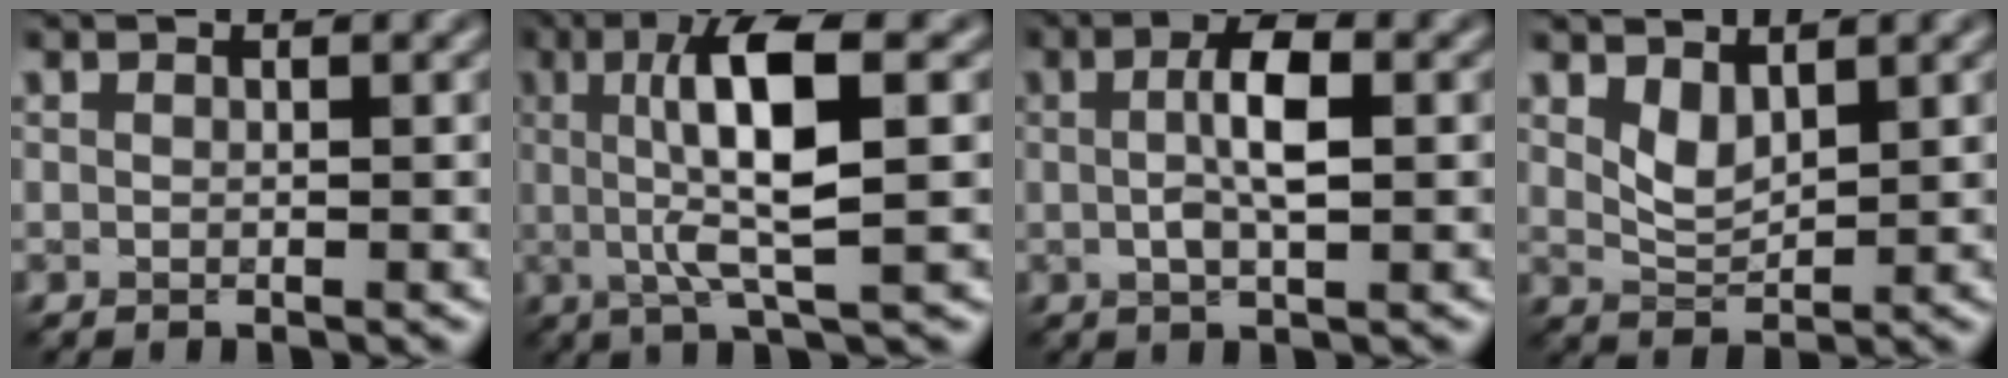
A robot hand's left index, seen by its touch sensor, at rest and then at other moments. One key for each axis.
{"total": 8.1, "fx": 1.0, "fy": 1.8, "fz": 7.8, "tx": -0.132, "ty": 0.002, "tz": 0.018}
{"total": 3.9, "fx": 0.3, "fy": 1.1, "fz": 3.7, "tx": -0.072, "ty": 0.004, "tz": 0.002}
{"total": 2.1, "fx": 1.3, "fy": 1.0, "fz": 1.4, "tx": -0.033, "ty": -0.009, "tz": 0.033}